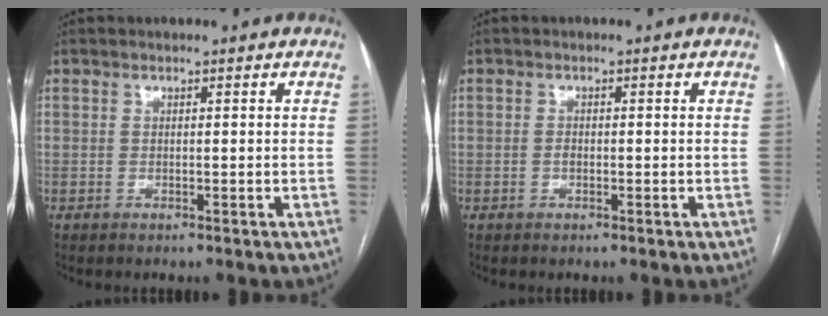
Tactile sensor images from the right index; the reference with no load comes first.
{"total": 0.8, "force": [-0.2, 0.4, 0.6], "torque": [-0.011, 0.001, -0.004]}